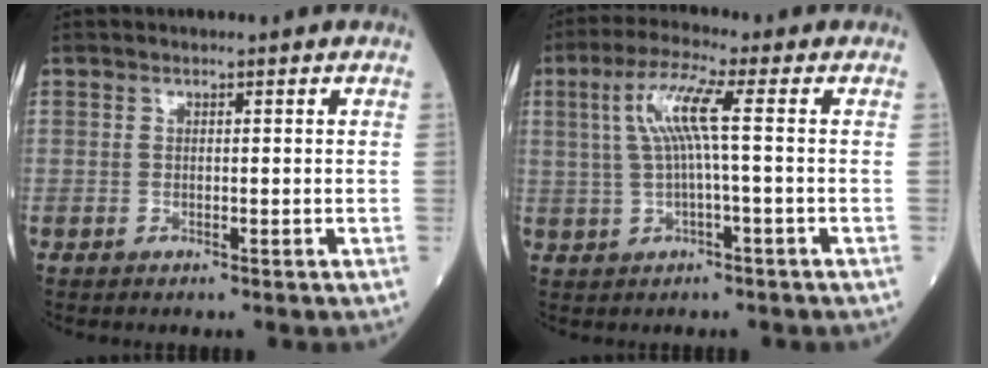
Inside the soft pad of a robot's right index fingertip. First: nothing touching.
{"total": 6.7, "force": [1.1, -0.2, 6.6], "torque": [-0.136, 0.019, 0.025]}